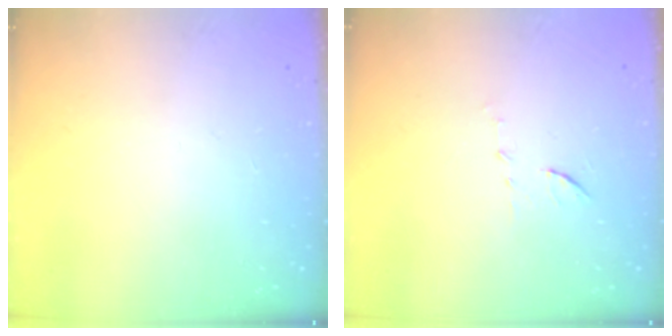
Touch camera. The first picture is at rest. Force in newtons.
{"total": 5.7, "press": 5.6, "slide": 1.3}